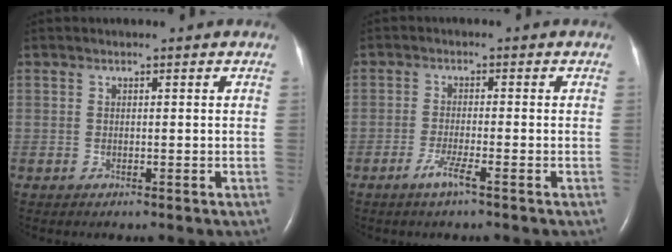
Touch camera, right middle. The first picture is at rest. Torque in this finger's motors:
{"motor_torque": [0.39, -0.32, 0.16, 0.02]}